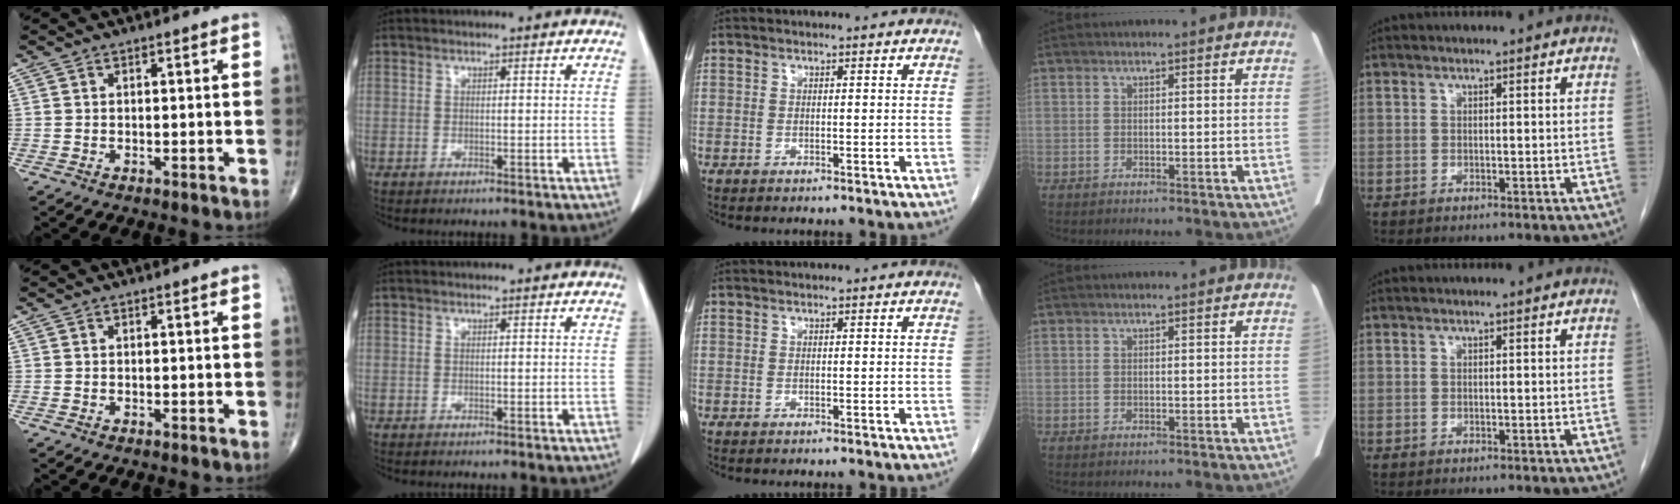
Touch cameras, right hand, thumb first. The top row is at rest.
{}